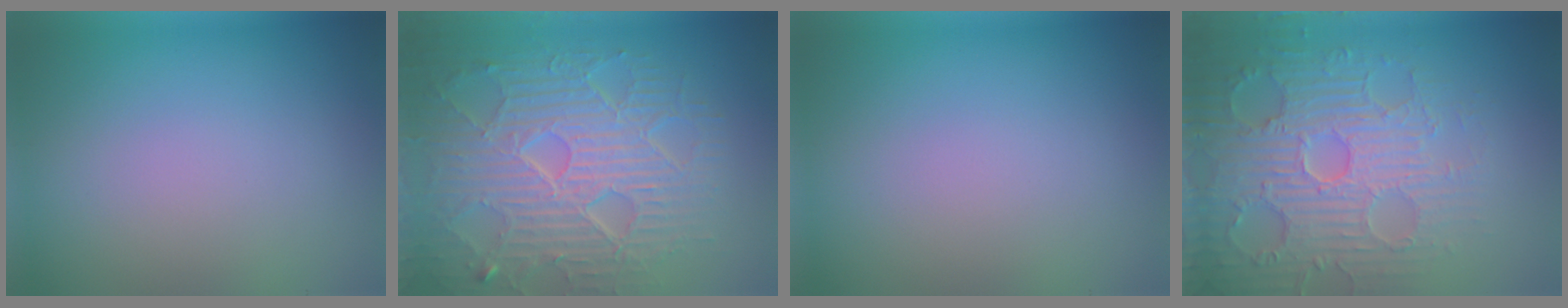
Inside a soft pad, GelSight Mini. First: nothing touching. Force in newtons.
{"total": 9.2, "press": 6.6, "slide": 6.5}
{"total": 0.0}
{"total": 6.8, "press": 5.8, "slide": 3.5}